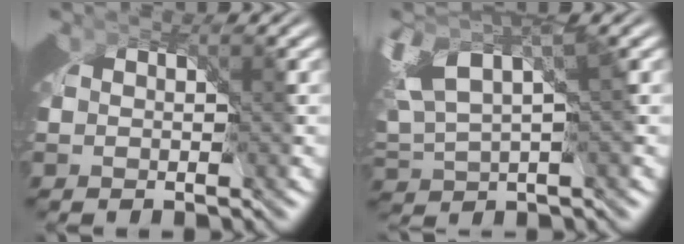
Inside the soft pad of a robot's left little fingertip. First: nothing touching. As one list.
[{"total": 4.9, "force": [0.2, 3.0, 3.8], "torque": [-0.075, 0.002, 0.002]}]